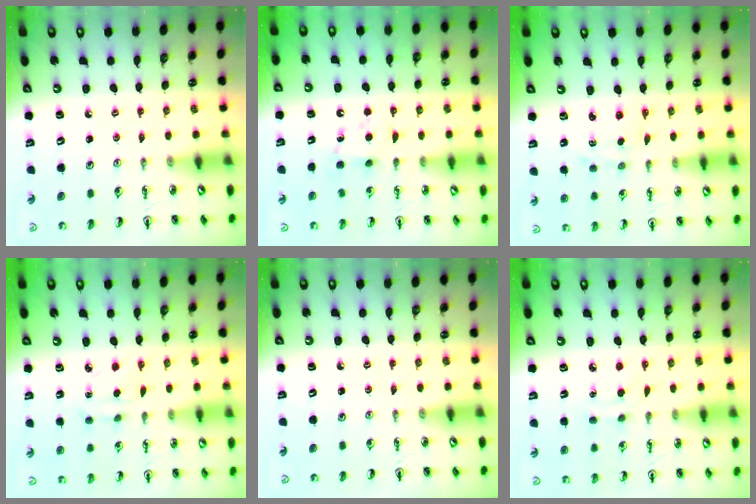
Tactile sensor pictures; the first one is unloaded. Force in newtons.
{"total": 5.4, "press": 5.3, "slide": 0.9}
{"total": 1.8, "press": 1.8, "slide": 0.5}
{"total": 4.5, "press": 4.5, "slide": 0.6}
{"total": 0.0}
{"total": 4.7, "press": 4.7, "slide": 0.6}